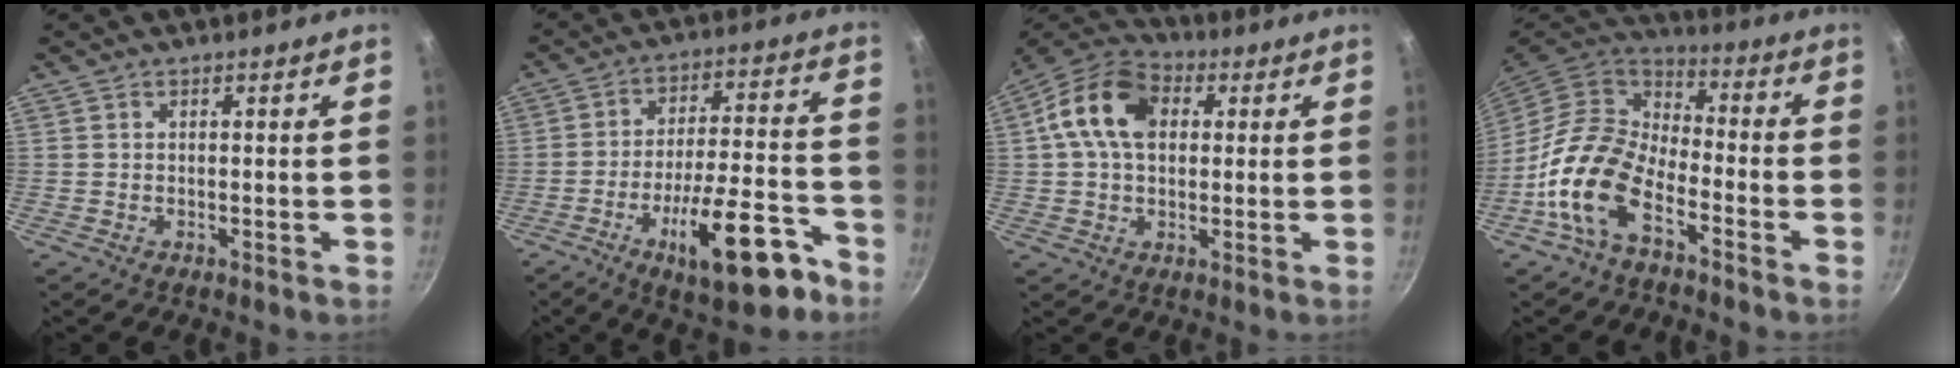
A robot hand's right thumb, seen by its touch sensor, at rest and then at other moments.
{"total": 17.5, "force": [-9.5, 5.8, 13.5], "torque": [-0.177, 0.061, -0.135]}
{"total": 13.6, "force": [2.8, 9.3, 9.5], "torque": [-0.146, 0.018, 0.030]}
{"total": 14.8, "force": [-7.1, 8.3, 10.0], "torque": [-0.169, 0.054, -0.154]}